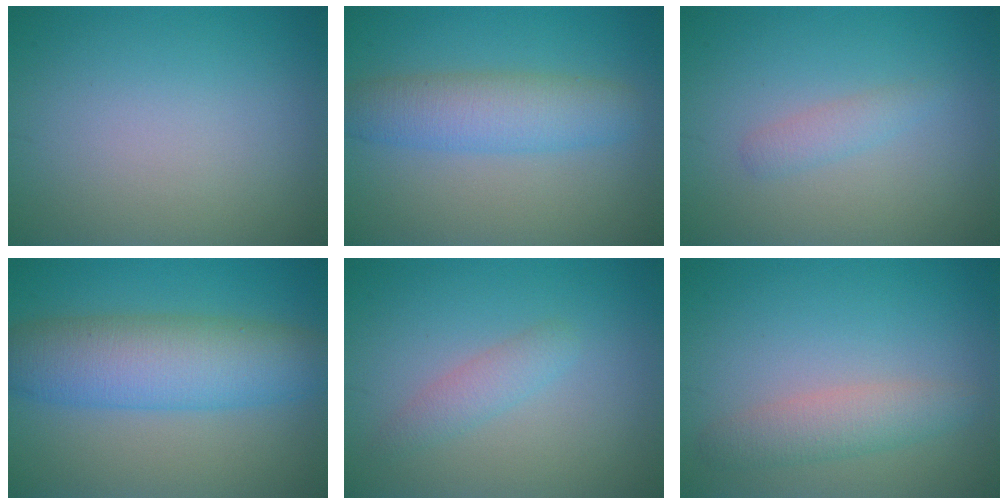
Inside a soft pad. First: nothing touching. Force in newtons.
{"total": 4.7, "press": 4.7, "slide": 0.1}
{"total": 1.4, "press": 1.4, "slide": 0.1}
{"total": 7.9, "press": 7.9, "slide": 0.2}
{"total": 1.9, "press": 1.9, "slide": 0.0}
{"total": 2.8, "press": 2.8, "slide": 0.1}